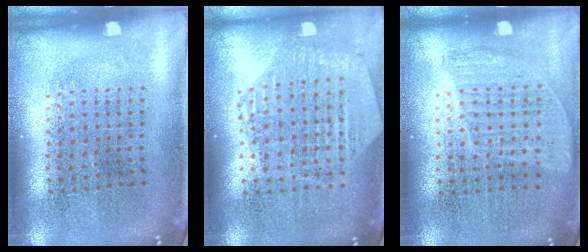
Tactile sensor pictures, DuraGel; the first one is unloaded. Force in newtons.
{"total": 1.1, "press": 1.1, "slide": 0.3}
{"total": 0.9, "press": 0.8, "slide": 0.4}